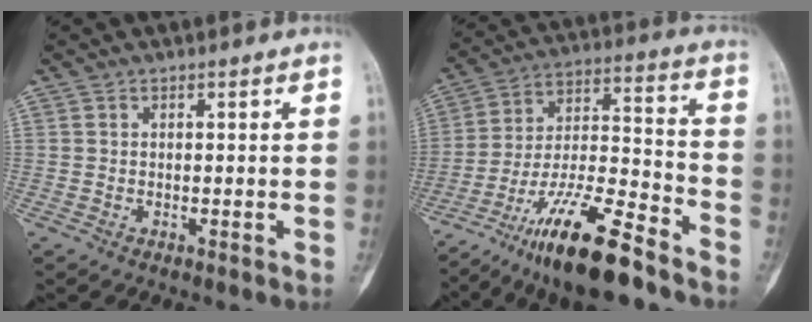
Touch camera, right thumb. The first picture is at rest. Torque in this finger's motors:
{"motor_torque": [3.20, 0.97, 1.35, -1.42, 0.45]}